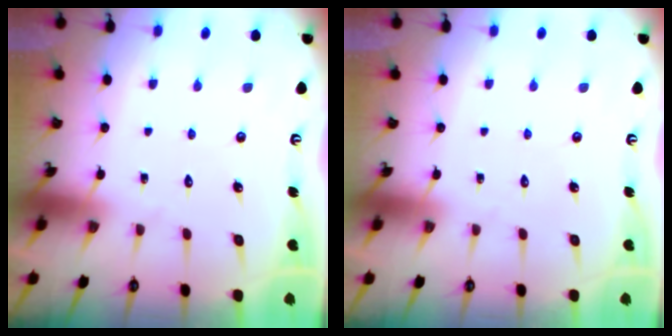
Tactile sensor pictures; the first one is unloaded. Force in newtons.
{"total": 0.0}